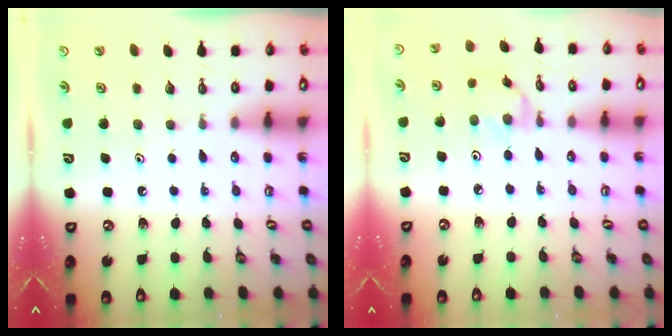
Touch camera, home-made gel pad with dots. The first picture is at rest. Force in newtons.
{"total": 1.3, "press": 1.2, "slide": 0.4}